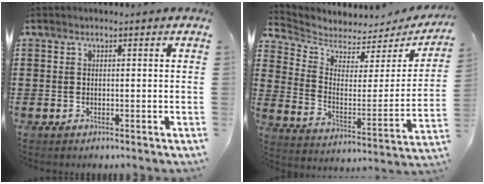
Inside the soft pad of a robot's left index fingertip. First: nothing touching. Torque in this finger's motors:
{"motor_torque": [2.14, 0.00, 0.16, 0.01]}